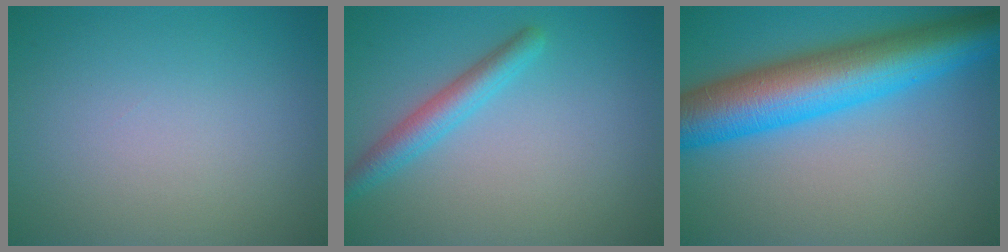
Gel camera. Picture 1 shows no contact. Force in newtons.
{"total": 2.8, "press": 2.8, "slide": 0.2}
{"total": 11.0, "press": 11.0, "slide": 0.2}